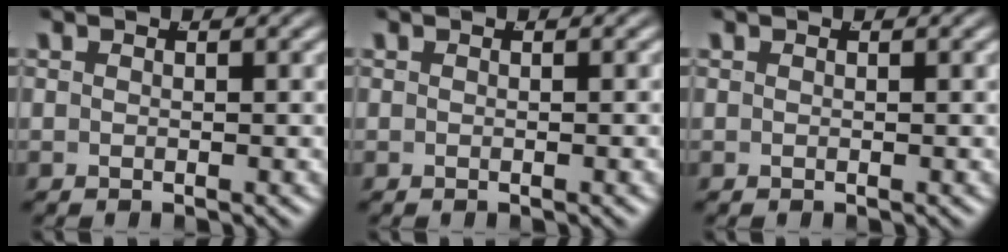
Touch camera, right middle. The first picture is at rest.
{"total": 0.0}
{"total": 0.0}